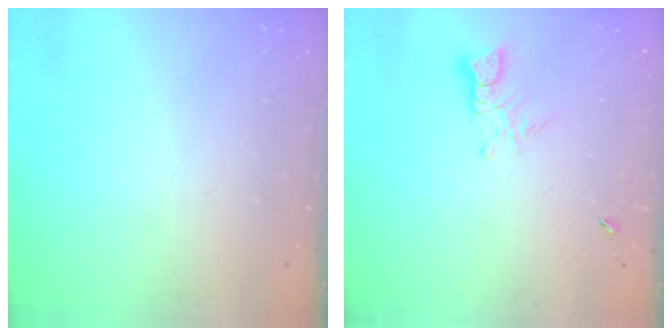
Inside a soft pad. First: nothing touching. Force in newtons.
{"total": 3.0, "press": 2.9, "slide": 0.4}